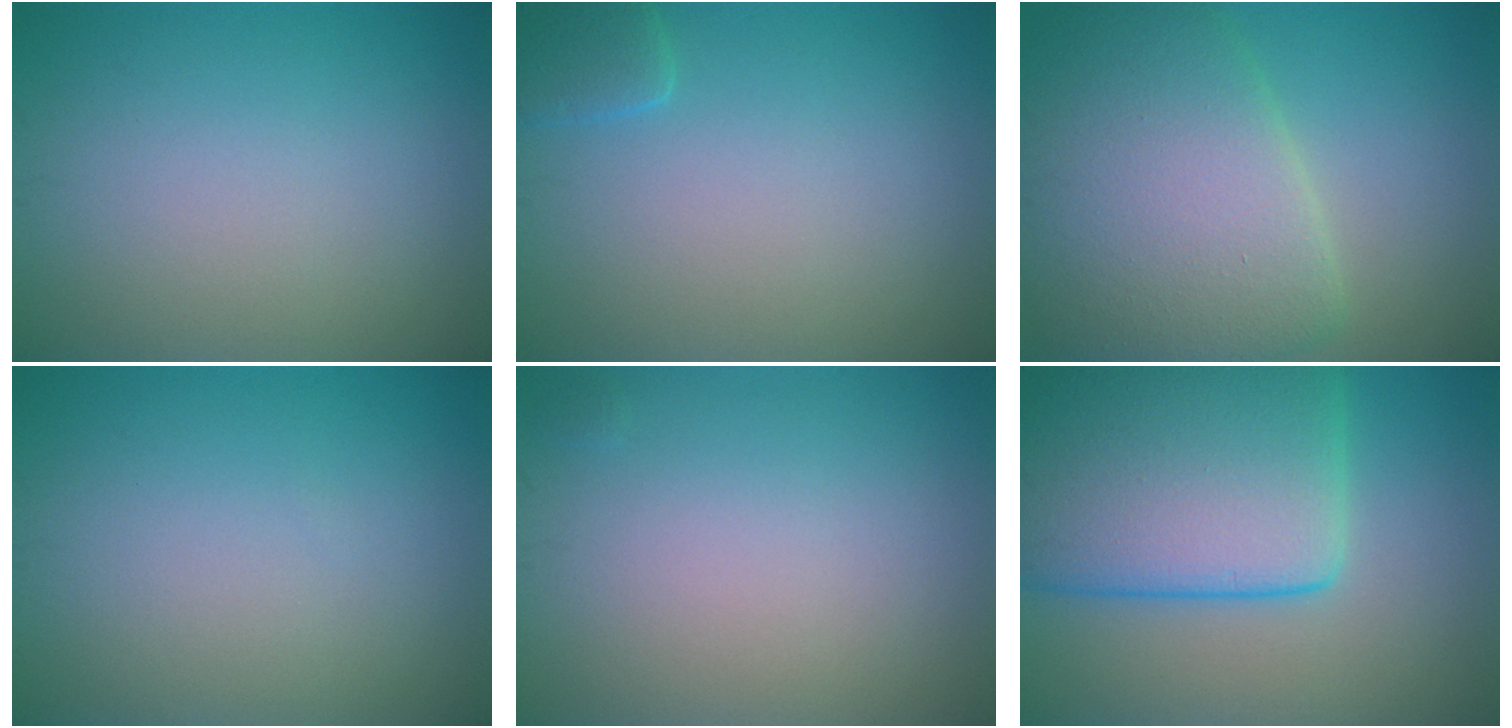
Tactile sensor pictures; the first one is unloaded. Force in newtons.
{"total": 1.6, "press": 1.6, "slide": 0.2}
{"total": 10.1, "press": 10.1, "slide": 0.2}
{"total": 0.0}
{"total": 0.0}
{"total": 14.6, "press": 14.6, "slide": 0.1}